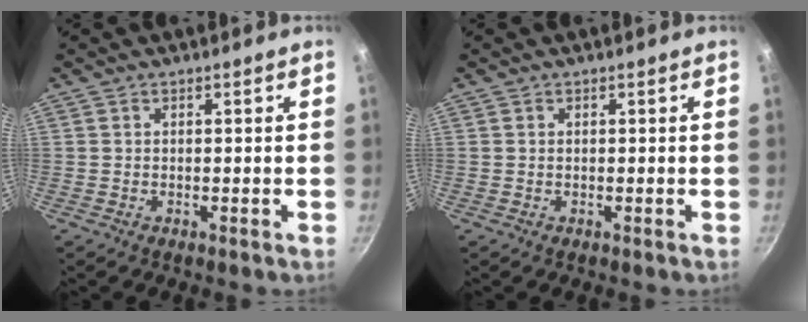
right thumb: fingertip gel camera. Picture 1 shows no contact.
{"total": 0.0}